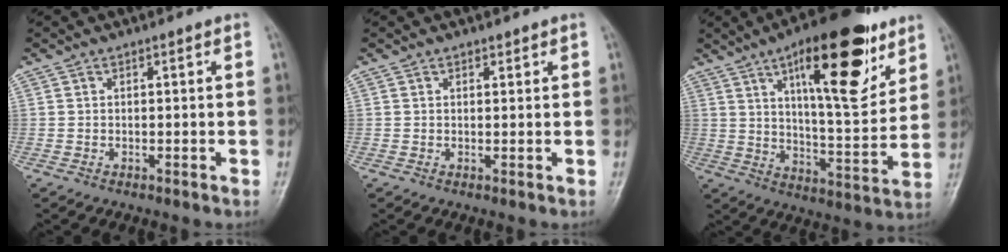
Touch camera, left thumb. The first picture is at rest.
{"total": 1.0, "force": [0.8, 0.5, 0.3], "torque": [0.003, -0.004, 0.008]}
{"total": 21.6, "force": [11.0, 7.3, 17.0], "torque": [-0.218, -0.046, 0.169]}